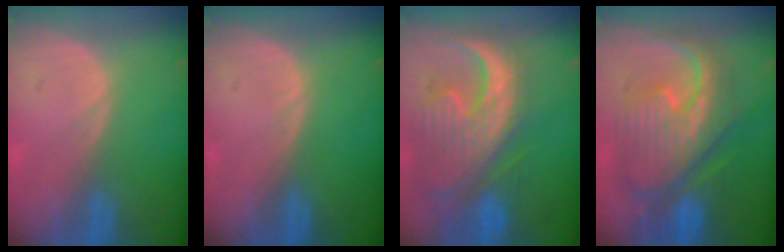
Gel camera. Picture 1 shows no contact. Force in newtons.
{"total": 0.0}
{"total": 13.4, "press": 11.4, "slide": 7.0}
{"total": 12.2, "press": 12.1, "slide": 1.2}